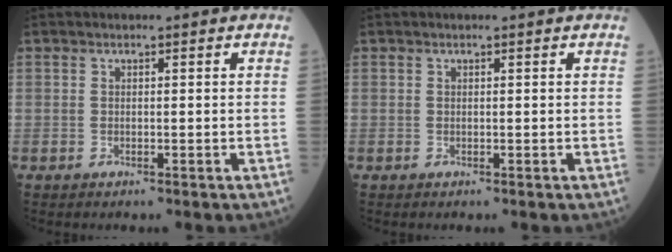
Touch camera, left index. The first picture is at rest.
{"total": 0.0}